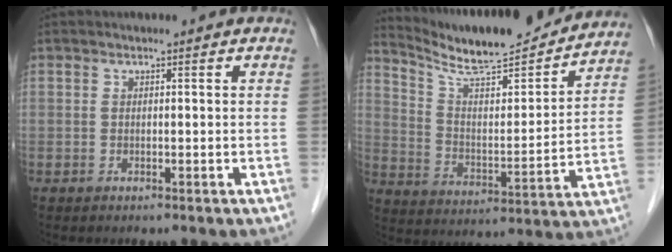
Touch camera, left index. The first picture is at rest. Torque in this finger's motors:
{"motor_torque": [0.21, -0.12, 0.16, 0.03]}